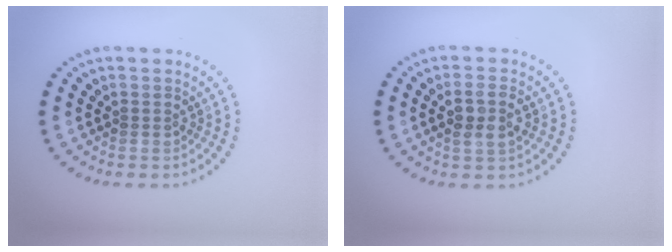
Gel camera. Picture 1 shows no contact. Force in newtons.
{"total": 2.4, "press": 2.3, "slide": 0.5}